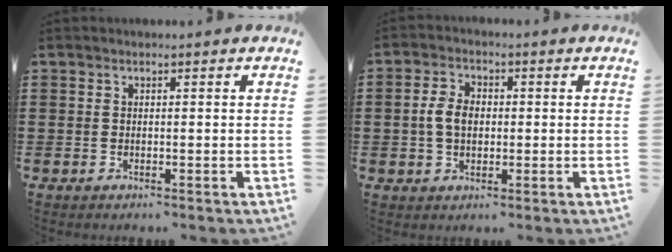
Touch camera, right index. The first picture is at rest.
{"total": 4.5, "force": [0.0, 3.0, 3.4], "torque": [-0.085, 0.007, -0.006]}